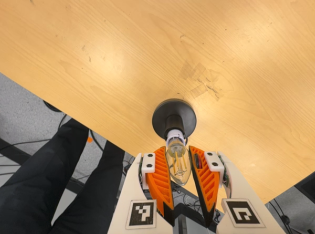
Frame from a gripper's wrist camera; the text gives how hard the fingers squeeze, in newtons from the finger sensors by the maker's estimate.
{"total": 12.2, "left": 13.5, "right": 11.0}